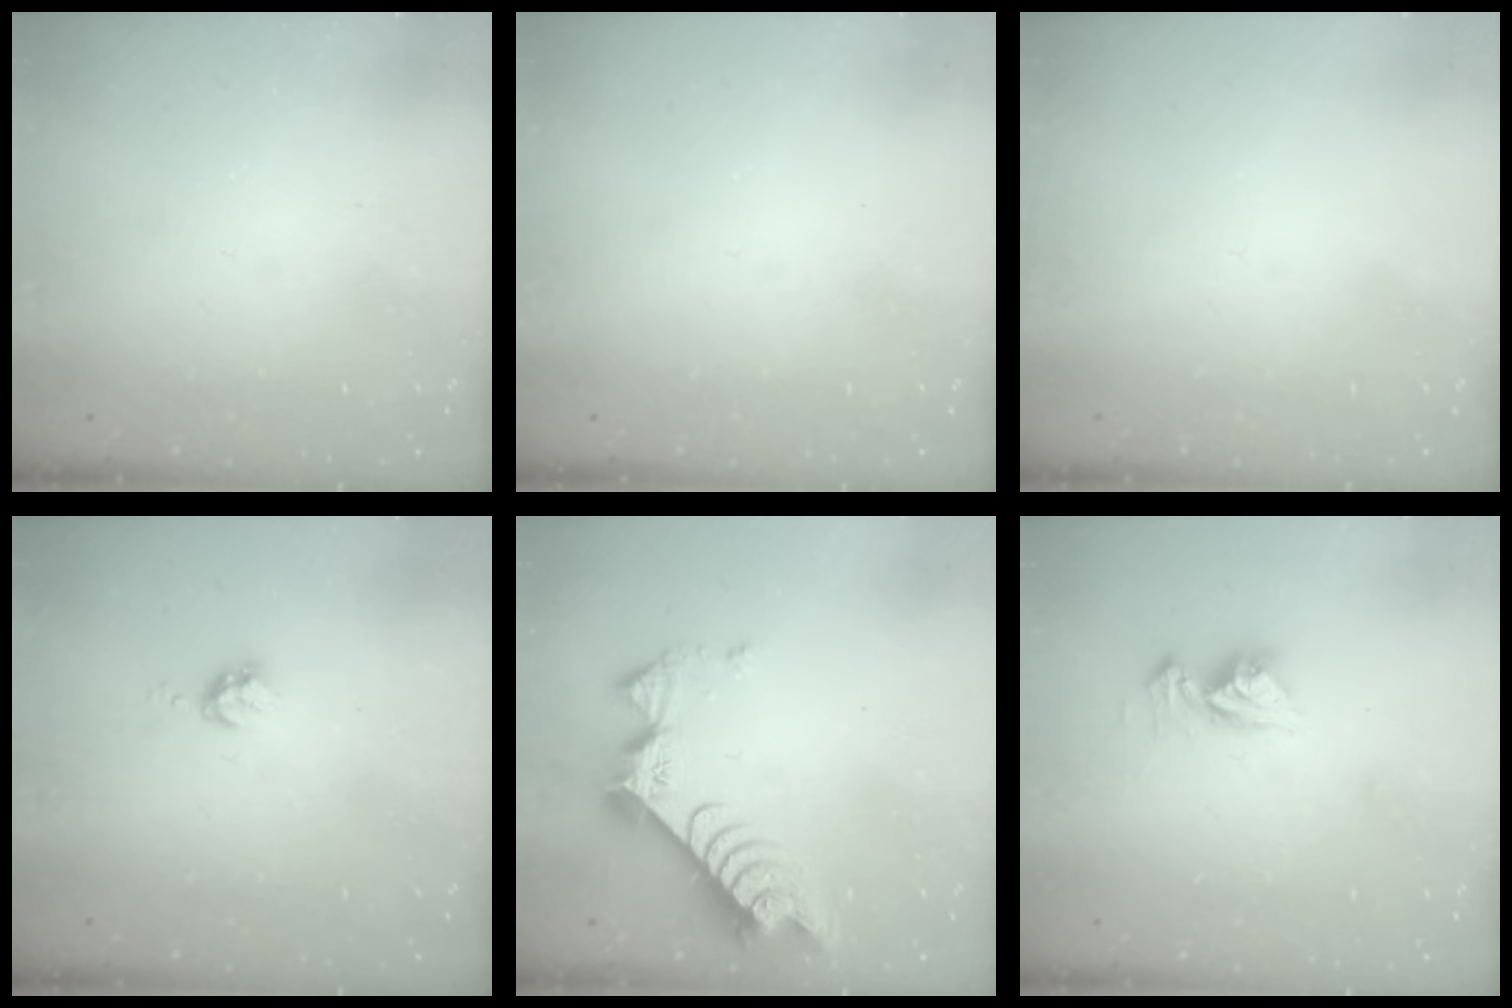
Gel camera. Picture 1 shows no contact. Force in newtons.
{"total": 0.0}
{"total": 0.0}
{"total": 3.7, "press": 3.7, "slide": 0.5}
{"total": 10.7, "press": 10.7, "slide": 0.9}
{"total": 9.6, "press": 9.6, "slide": 1.0}